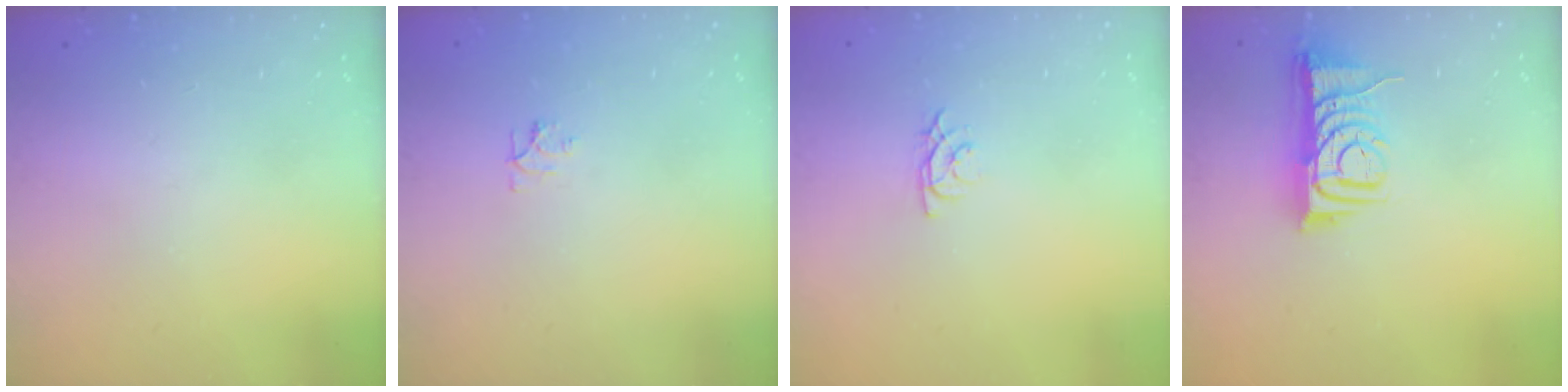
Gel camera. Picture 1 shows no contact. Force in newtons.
{"total": 4.6, "press": 4.6, "slide": 0.7}
{"total": 3.0, "press": 3.0, "slide": 0.5}
{"total": 8.0, "press": 8.0, "slide": 0.4}